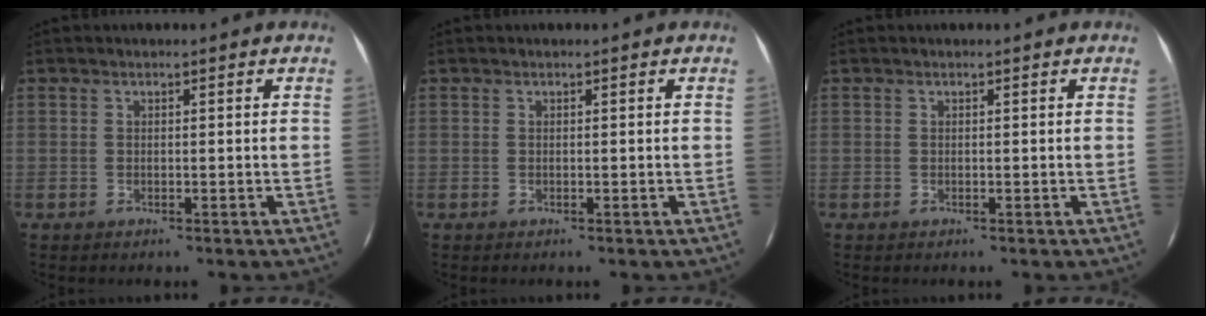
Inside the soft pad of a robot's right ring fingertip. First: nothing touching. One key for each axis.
{"total": 0.0}
{"total": 0.0}